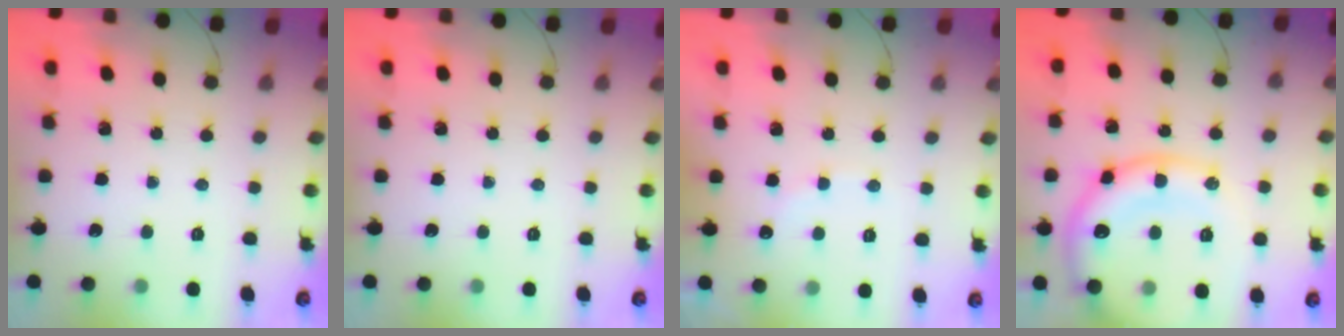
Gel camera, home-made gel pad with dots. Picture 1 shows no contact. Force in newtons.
{"total": 0.0}
{"total": 6.8, "press": 6.7, "slide": 1.3}
{"total": 16.5, "press": 16.3, "slide": 2.4}